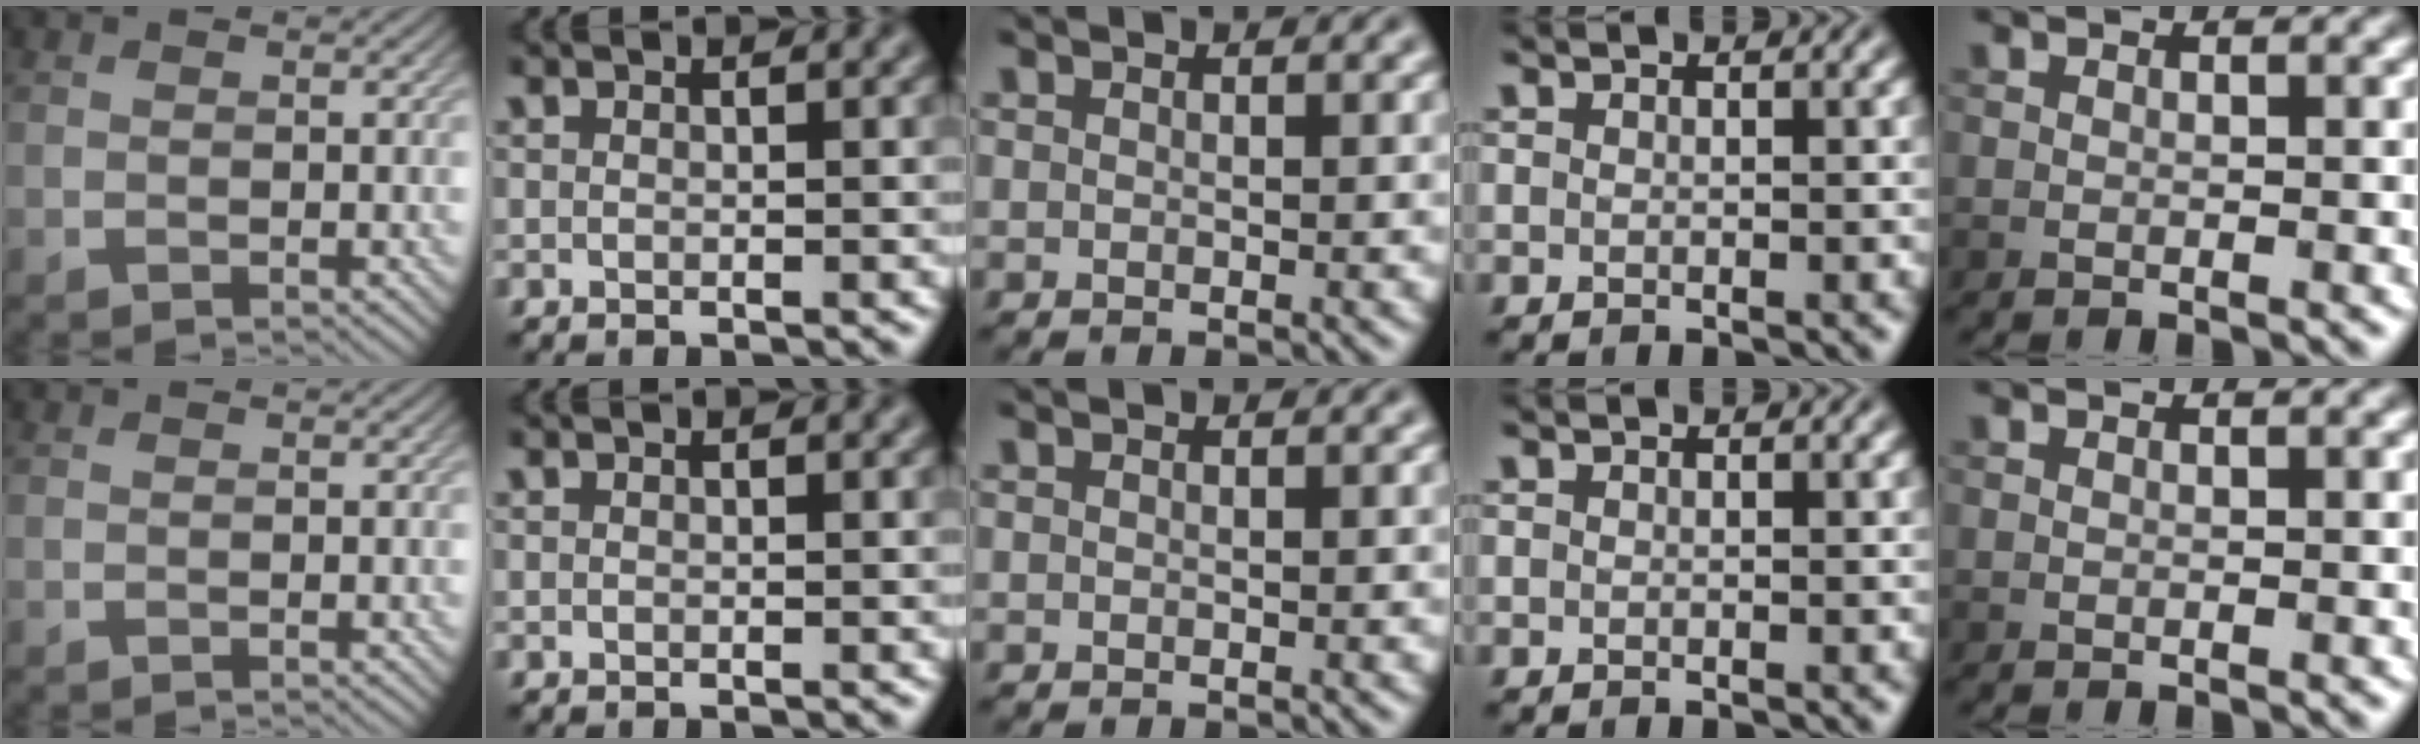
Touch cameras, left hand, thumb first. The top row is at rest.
{}